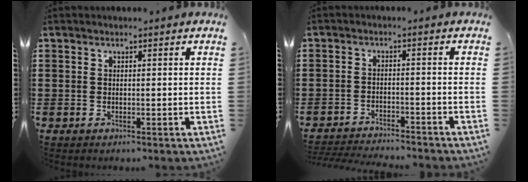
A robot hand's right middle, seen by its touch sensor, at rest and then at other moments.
{"total": 3.0, "force": [-3.0, 0.1, 0.2], "torque": [-0.007, 0.000, -0.064]}